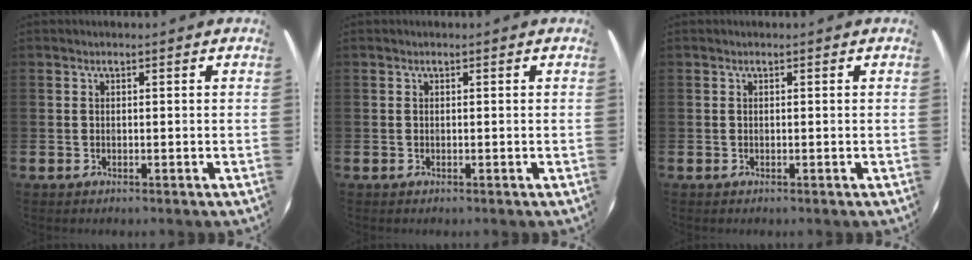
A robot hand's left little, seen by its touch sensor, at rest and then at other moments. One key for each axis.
{"total": 0.0}
{"total": 0.0}